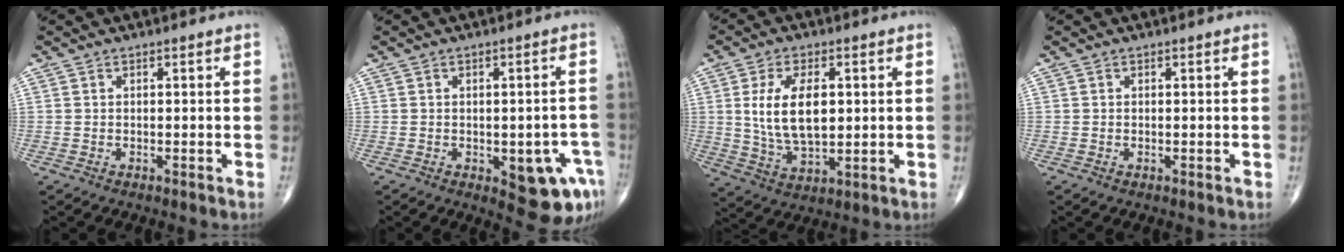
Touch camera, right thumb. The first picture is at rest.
{"total": 9.5, "force": [-3.3, 4.0, 7.9], "torque": [-0.066, 0.008, -0.031]}
{"total": 11.9, "force": [1.8, 6.2, 10.0], "torque": [-0.182, -0.011, 0.041]}
{"total": 0.0}